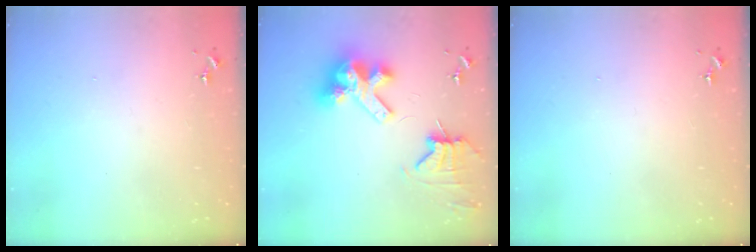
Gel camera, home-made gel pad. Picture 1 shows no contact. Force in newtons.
{"total": 13.8, "press": 13.6, "slide": 1.9}
{"total": 0.0}